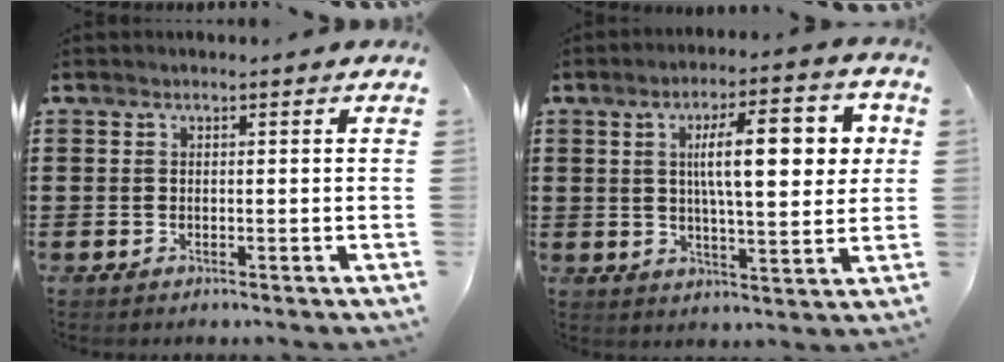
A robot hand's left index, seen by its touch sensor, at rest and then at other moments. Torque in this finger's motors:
{"motor_torque": [2.14, 0.00, 1.05, 0.21]}